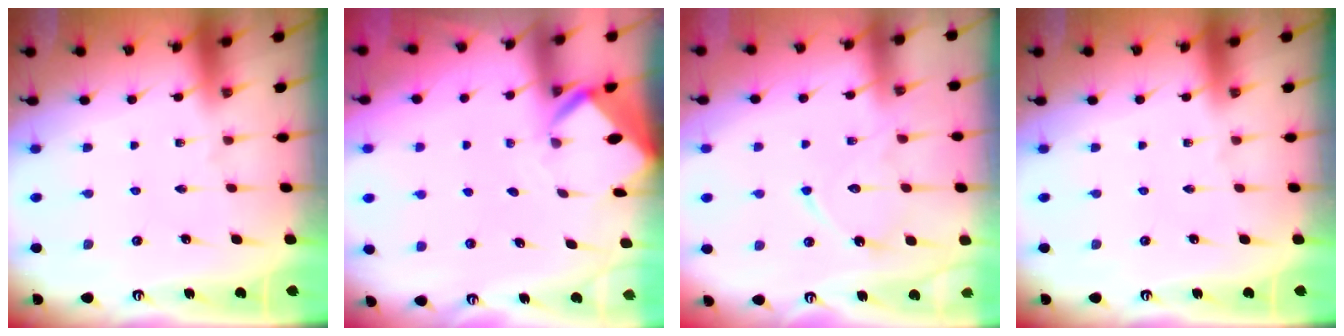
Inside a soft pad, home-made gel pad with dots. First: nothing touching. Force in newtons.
{"total": 2.8, "press": 2.8, "slide": 0.1}
{"total": 12.1, "press": 12.0, "slide": 1.2}
{"total": 0.0}